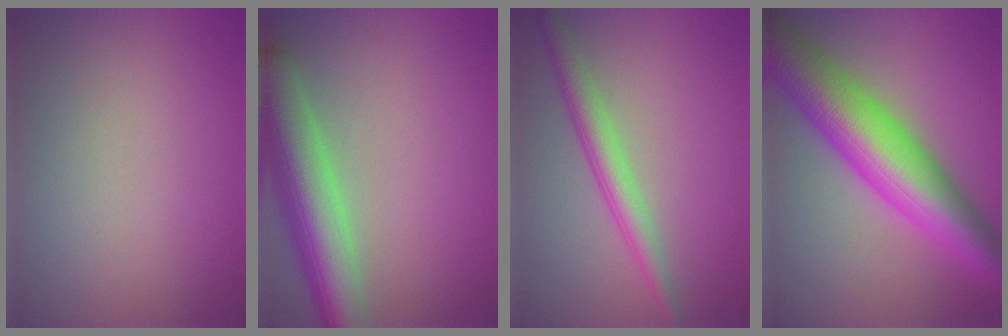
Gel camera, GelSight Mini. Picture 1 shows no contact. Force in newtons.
{"total": 8.4, "press": 8.4, "slide": 0.6}
{"total": 3.3, "press": 3.3, "slide": 0.0}
{"total": 10.8, "press": 10.8, "slide": 0.0}